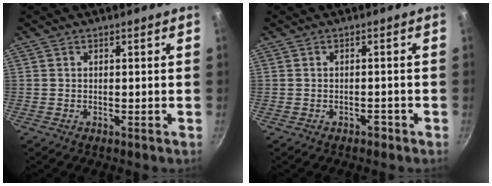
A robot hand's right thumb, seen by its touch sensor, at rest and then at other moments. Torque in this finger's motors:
{"motor_torque": [0.43, -0.06, 0.38, -0.42, 0.05]}